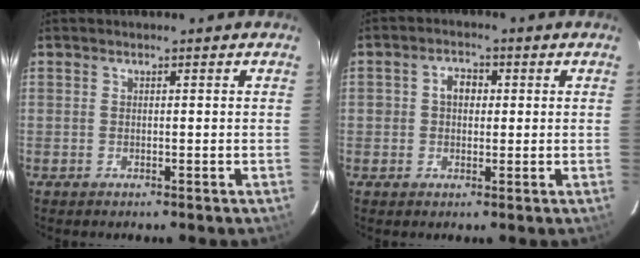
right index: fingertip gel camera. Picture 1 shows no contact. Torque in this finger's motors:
{"motor_torque": [0.07, 0.02, 0.11, 0.03]}